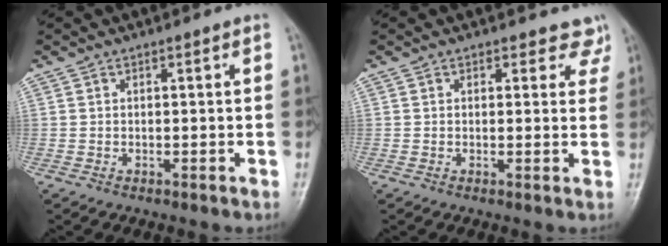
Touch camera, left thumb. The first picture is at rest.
{"total": 3.9, "force": [3.2, 2.2, 0.1], "torque": [0.038, -0.017, 0.016]}